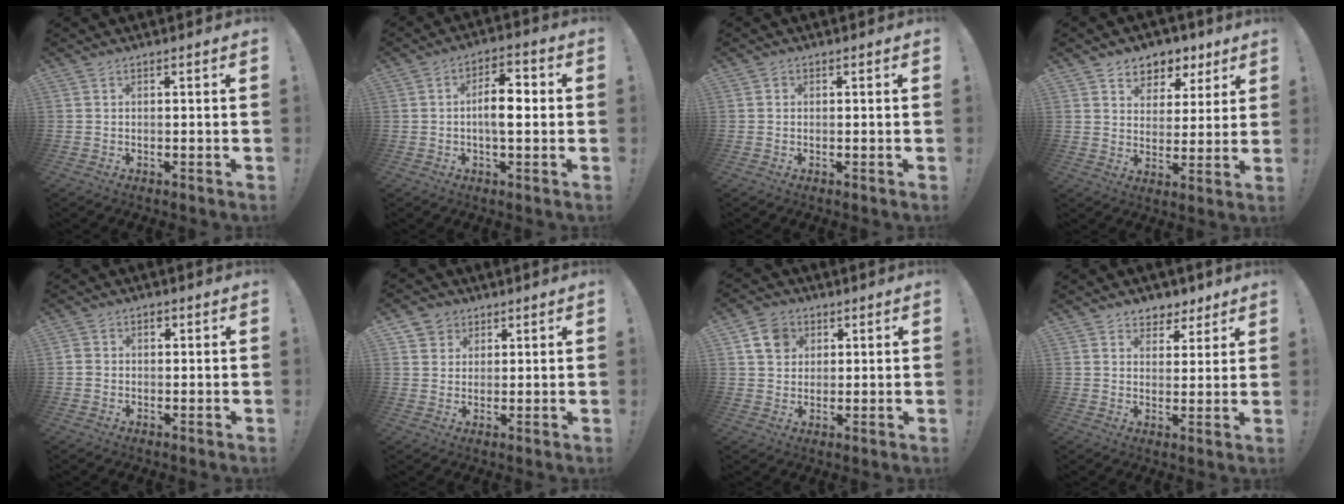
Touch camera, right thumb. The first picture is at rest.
{"total": 8.6, "force": [-0.5, 3.9, 7.6], "torque": [-0.116, 0.010, -0.013]}
{"total": 0.7, "force": [0.0, 0.7, 0.1], "torque": [-0.002, 0.003, 0.001]}
{"total": 6.8, "force": [4.0, 5.5, 0.9], "torque": [-0.002, -0.035, 0.077]}
{"total": 2.6, "force": [-0.1, 2.4, 1.0], "torque": [-0.015, 0.005, -0.002]}
{"total": 4.7, "force": [2.3, 4.0, 0.3], "torque": [0.000, -0.016, 0.044]}
{"total": 8.4, "force": [3.7, 6.7, 3.3], "torque": [-0.043, -0.011, 0.074]}
{"total": 6.0, "force": [4.1, 4.4, 0.9], "torque": [-0.003, -0.031, 0.077]}